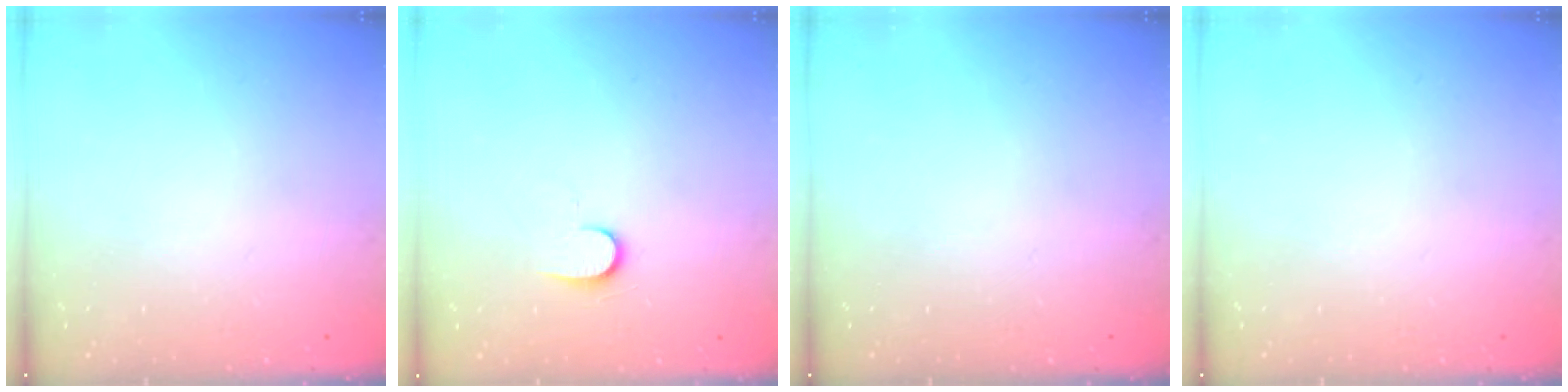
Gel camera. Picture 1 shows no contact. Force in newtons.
{"total": 6.9, "press": 6.9, "slide": 0.8}
{"total": 0.0}
{"total": 0.0}